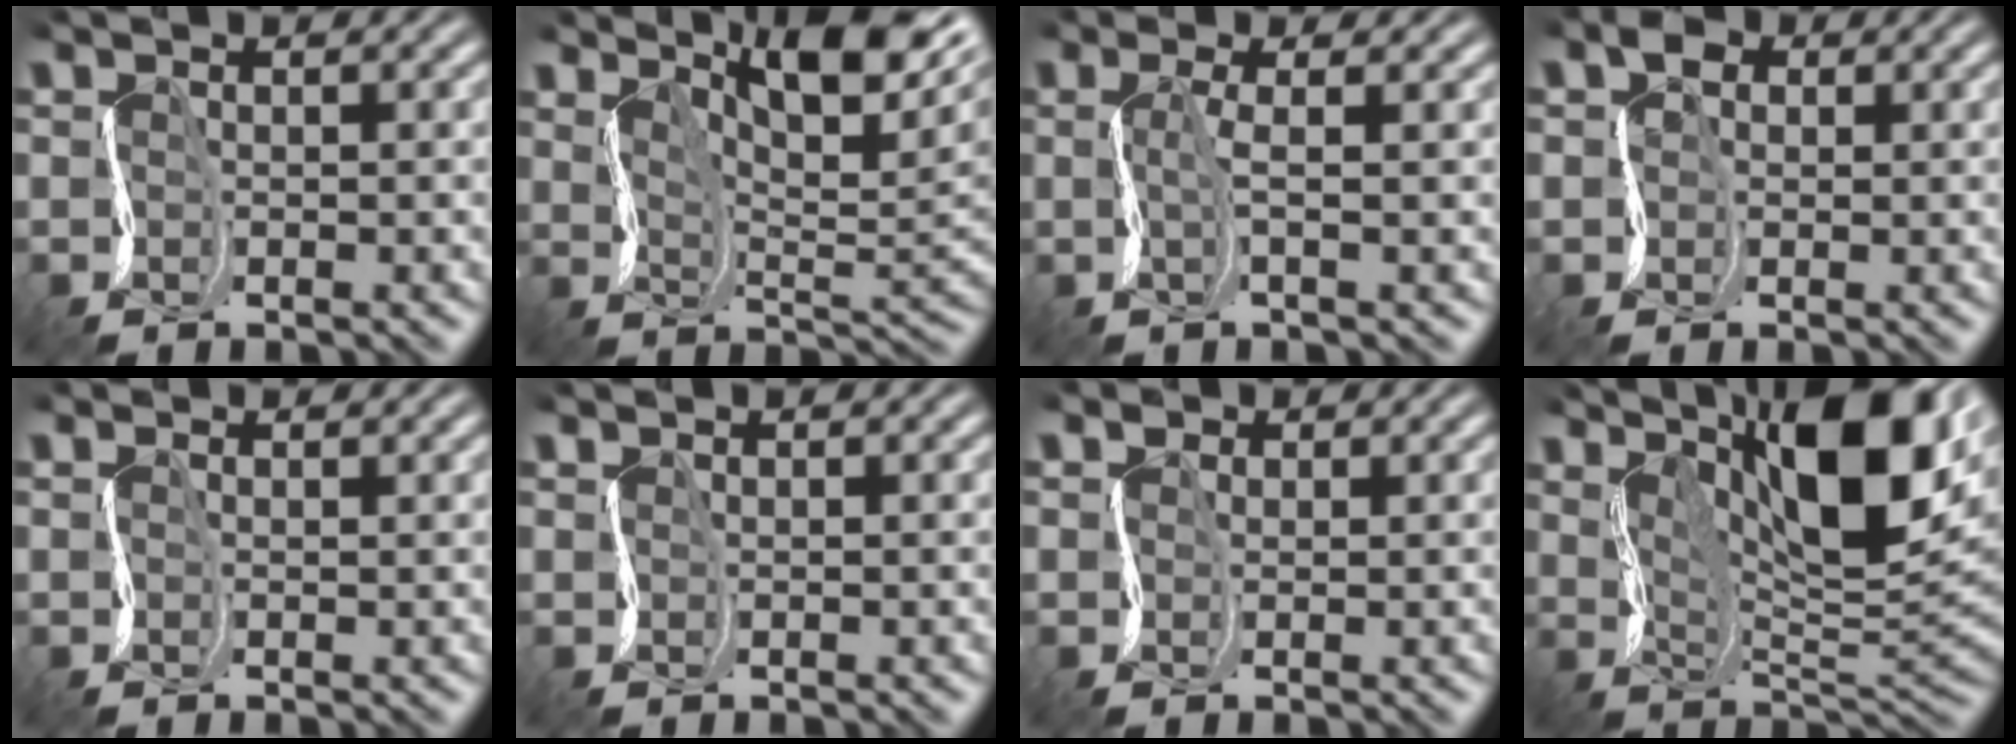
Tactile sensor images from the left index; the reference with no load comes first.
{"total": 10.9, "force": [6.6, 3.9, 7.7], "torque": [-0.103, 0.015, 0.097]}
{"total": 1.2, "force": [0.4, 0.6, 1.0], "torque": [-0.018, 0.007, 0.001]}
{"total": 1.8, "force": [0.7, 1.7, -0.2], "torque": [0.010, 0.010, 0.002]}
{"total": 1.1, "force": [0.9, 0.5, -0.5], "torque": [0.017, 0.006, 0.012]}
{"total": 1.1, "force": [0.9, 0.6, -0.3], "torque": [0.012, 0.007, 0.018]}
{"total": 1.6, "force": [0.8, 1.1, -0.9], "torque": [0.021, 0.009, 0.008]}
{"total": 13.1, "force": [6.3, 4.1, 10.7], "torque": [-0.164, 0.014, 0.104]}